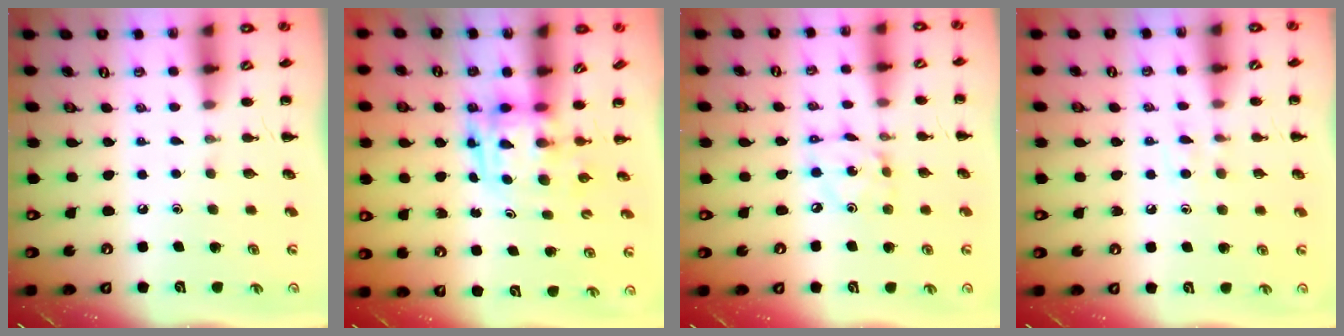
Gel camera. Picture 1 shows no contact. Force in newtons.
{"total": 3.9, "press": 3.8, "slide": 0.7}
{"total": 3.6, "press": 3.6, "slide": 0.5}
{"total": 4.7, "press": 4.3, "slide": 1.8}